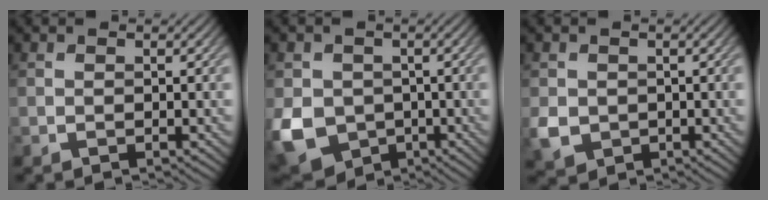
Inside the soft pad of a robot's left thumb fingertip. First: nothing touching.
{"total": 8.9, "force": [-2.0, 7.5, 4.5], "torque": [-0.126, -0.029, -0.038]}
{"total": 3.4, "force": [-0.4, 3.0, 1.5], "torque": [-0.044, -0.012, -0.008]}